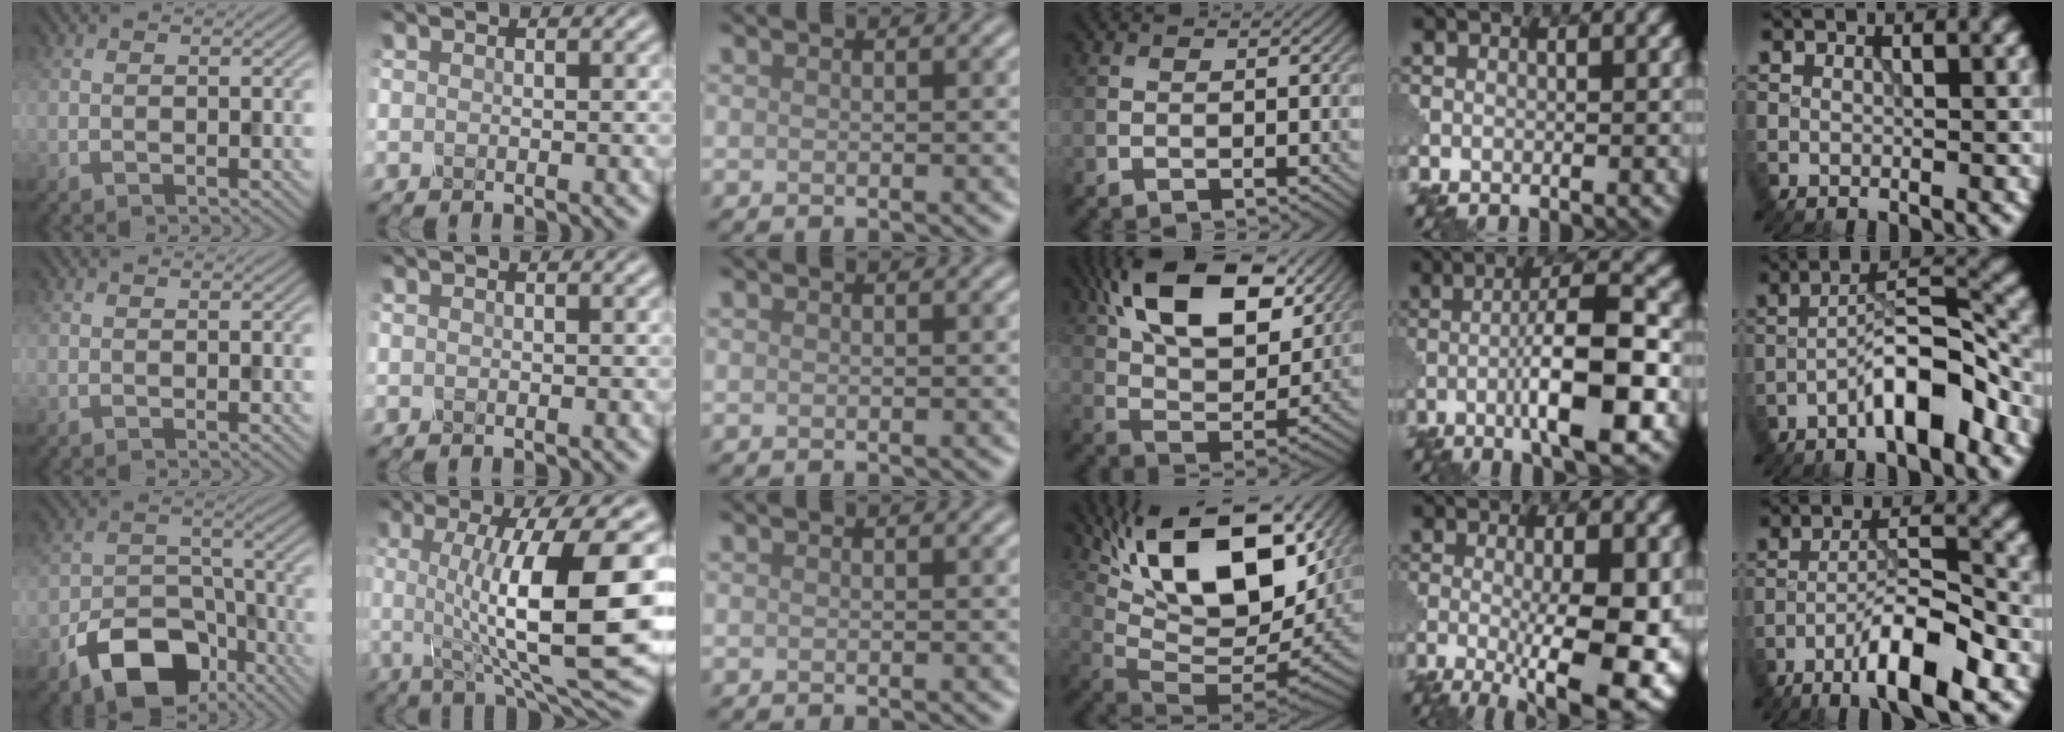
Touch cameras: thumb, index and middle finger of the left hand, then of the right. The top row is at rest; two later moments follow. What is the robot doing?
{"motion": "disassemble", "object": "glue stick"}